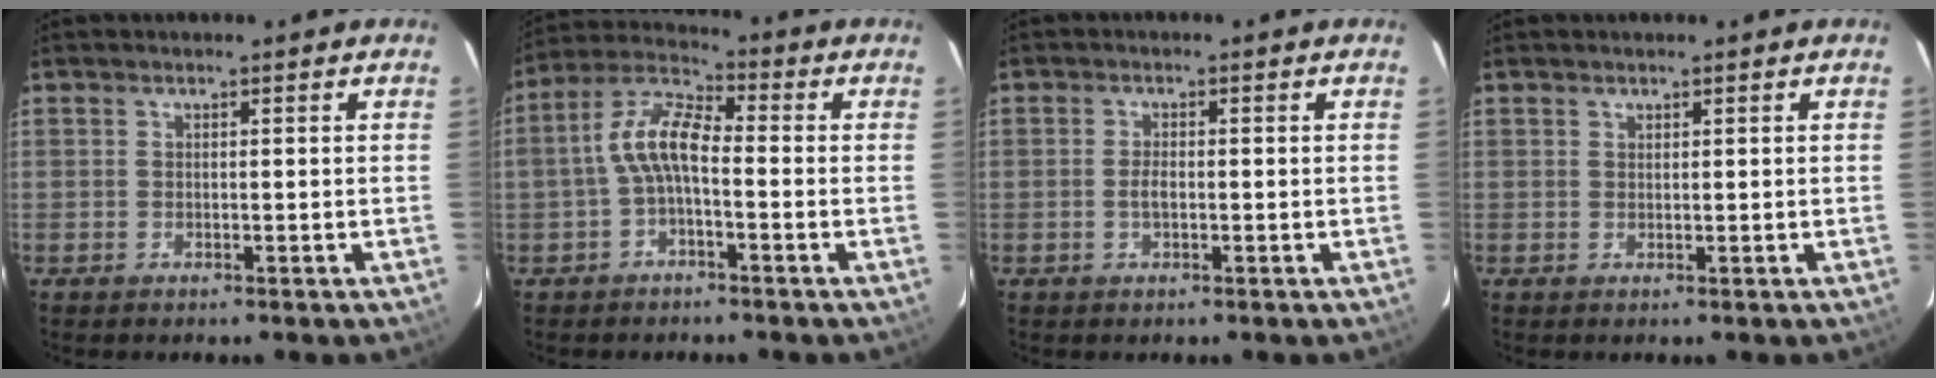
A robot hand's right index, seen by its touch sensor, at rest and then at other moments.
{"total": 7.7, "force": [-1.7, 3.3, 6.7], "torque": [-0.148, 0.022, -0.037]}
{"total": 1.9, "force": [-0.5, 0.9, 1.6], "torque": [-0.033, -0.001, -0.008]}
{"total": 0.5, "force": [0.4, 0.3, 0.0], "torque": [0.000, 0.001, 0.009]}